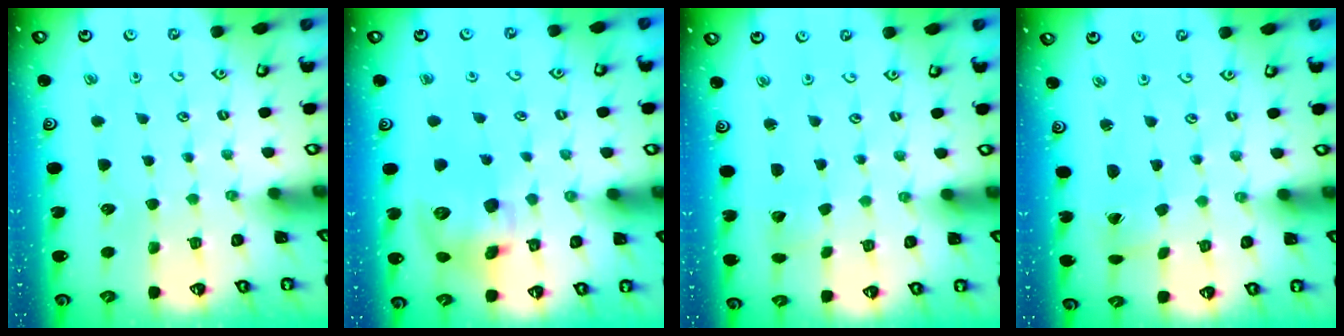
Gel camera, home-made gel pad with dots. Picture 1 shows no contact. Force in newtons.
{"total": 11.7, "press": 11.5, "slide": 2.0}
{"total": 1.8, "press": 1.8, "slide": 0.1}
{"total": 0.5, "press": 0.5, "slide": 0.1}